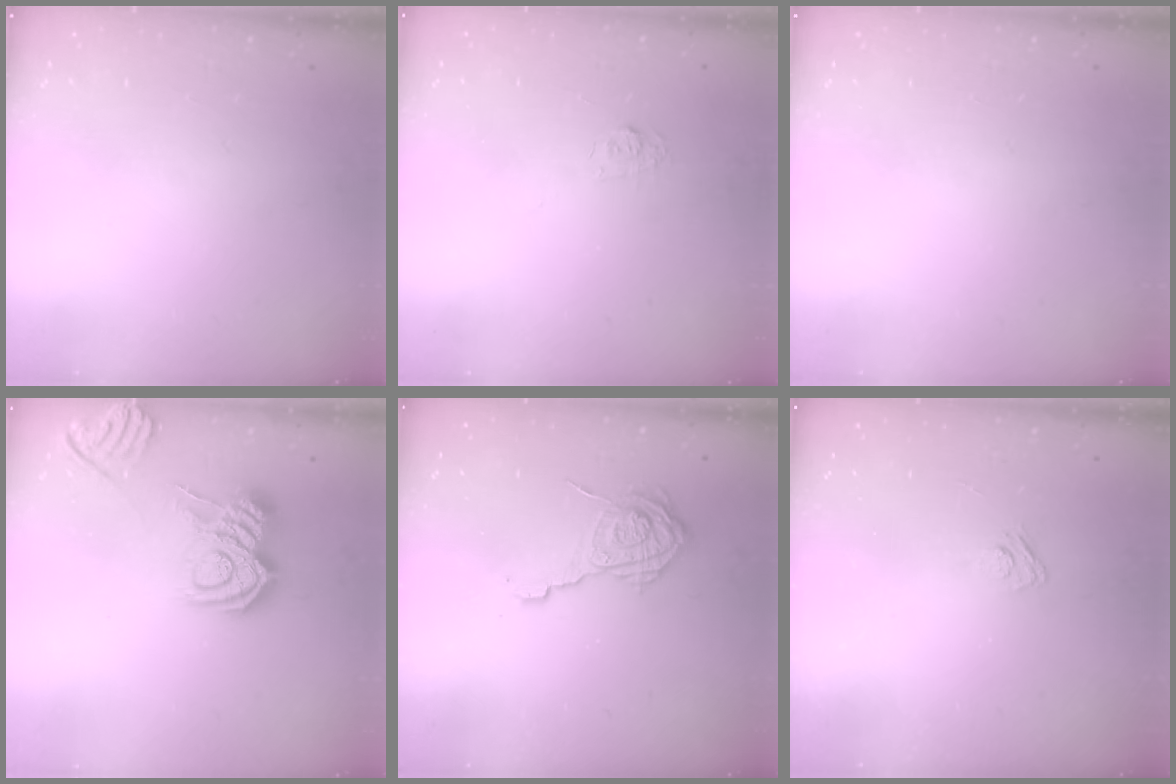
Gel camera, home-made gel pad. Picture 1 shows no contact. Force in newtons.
{"total": 4.3, "press": 4.2, "slide": 0.6}
{"total": 0.0}
{"total": 11.4, "press": 11.4, "slide": 0.6}
{"total": 12.8, "press": 12.8, "slide": 0.9}
{"total": 3.1, "press": 2.8, "slide": 1.3}